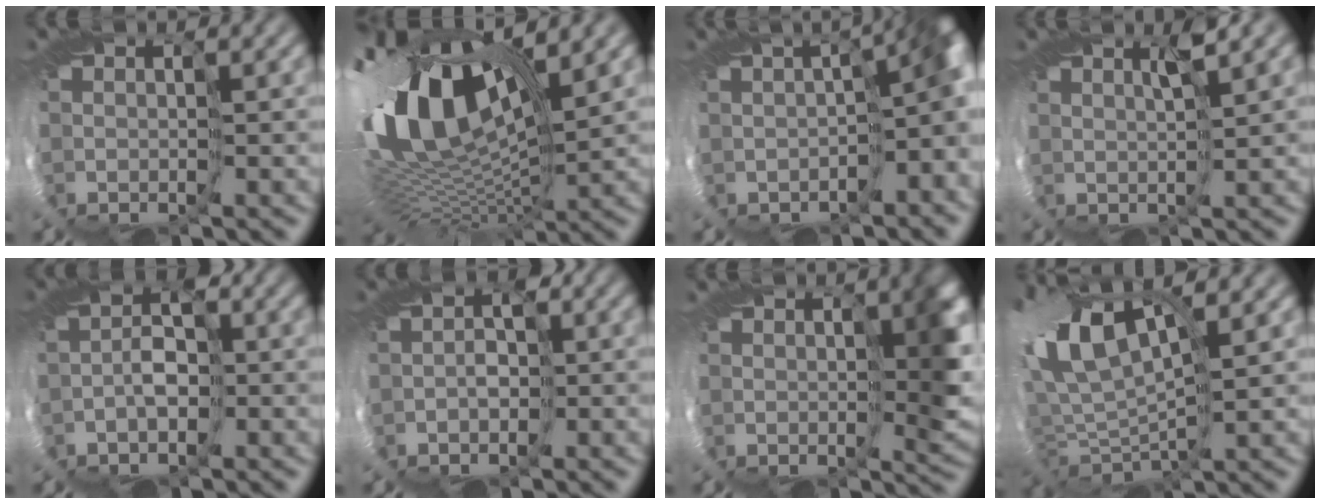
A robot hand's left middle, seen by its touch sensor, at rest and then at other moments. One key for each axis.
{"total": 17.2, "fx": 4.5, "fy": 10.0, "fz": 13.3, "tx": -0.231, "ty": -0.011, "tz": 0.098}
{"total": 10.7, "fx": -1.2, "fy": 4.9, "fz": 9.4, "tx": -0.087, "ty": -0.018, "tz": -0.005}
{"total": 1.5, "fx": 1.1, "fy": -0.6, "fz": 0.7, "tx": -0.016, "ty": 0.004, "tz": 0.015}
{"total": 3.4, "fx": -1.3, "fy": 1.9, "fz": 2.4, "tx": -0.060, "ty": 0.003, "tz": -0.028}
{"total": 3.5, "fx": -0.7, "fy": 2.7, "fz": 2.1, "tx": -0.027, "ty": 0.004, "tz": -0.004}
{"total": 5.0, "fx": 1.2, "fy": 1.8, "fz": 4.5, "tx": -0.064, "ty": -0.001, "tz": 0.015}
{"total": 9.6, "fx": 2.6, "fy": 4.7, "fz": 8.0, "tx": -0.193, "ty": 0.005, "tz": 0.047}